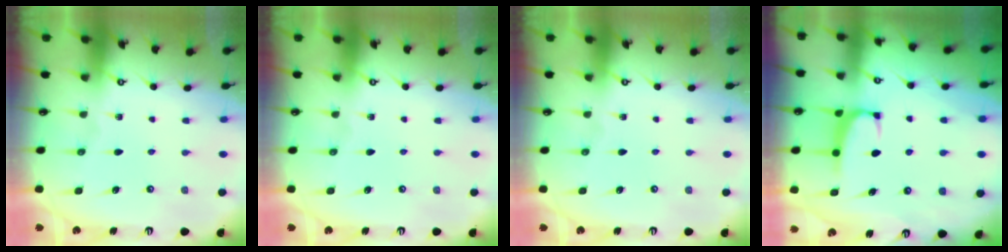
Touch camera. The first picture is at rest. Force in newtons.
{"total": 0.0}
{"total": 0.0}
{"total": 1.0, "press": 0.6, "slide": 0.7}